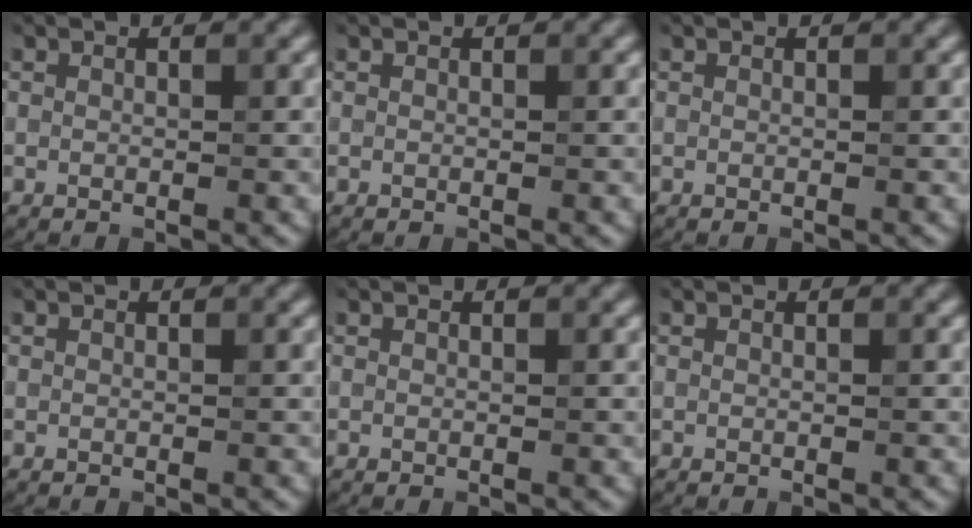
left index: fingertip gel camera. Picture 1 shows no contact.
{"total": 0.0}
{"total": 0.0}
{"total": 0.0}
{"total": 0.0}
{"total": 0.0}